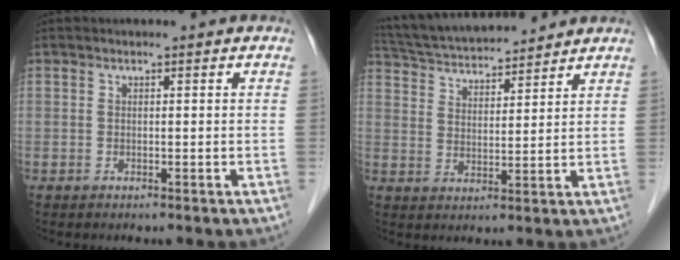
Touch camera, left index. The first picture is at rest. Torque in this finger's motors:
{"motor_torque": [-0.12, -0.49, 0.12, 0.04]}